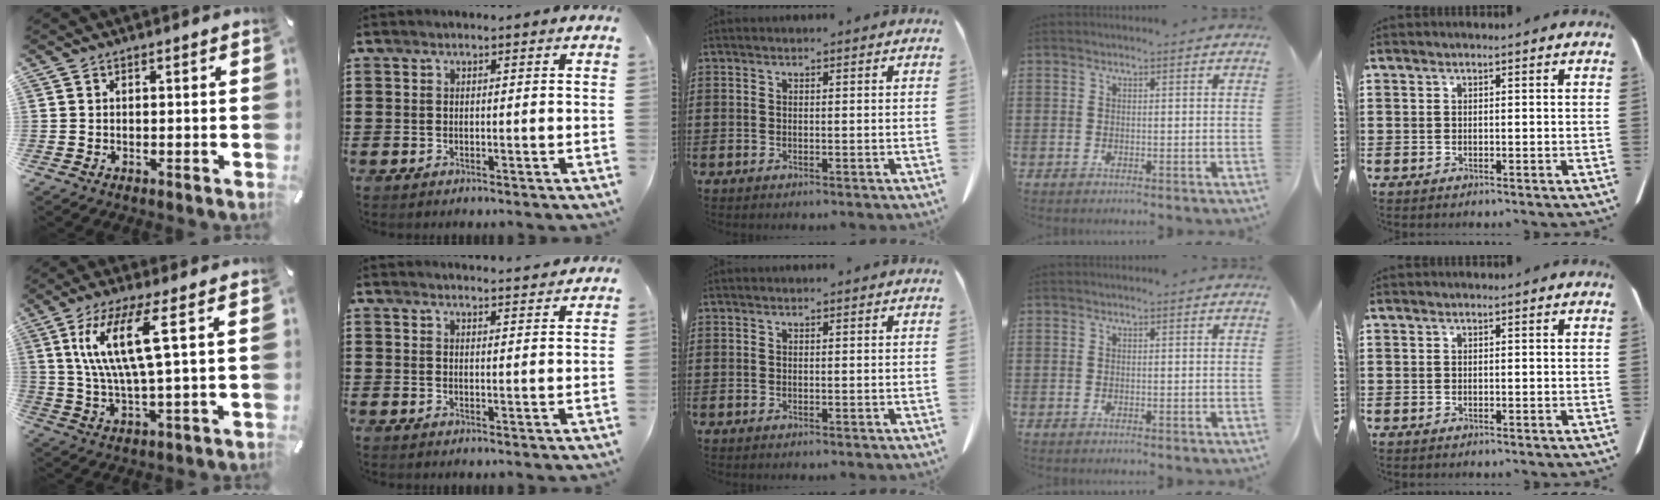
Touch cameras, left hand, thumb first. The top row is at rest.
{"thumb": {"total": 13.7, "force": [4.5, 2.8, 12.6], "torque": [-0.268, -0.002, 0.070]}, "index": {"total": 2.4, "force": [2.4, -0.2, 0.1], "torque": [-0.010, -0.008, 0.047]}}